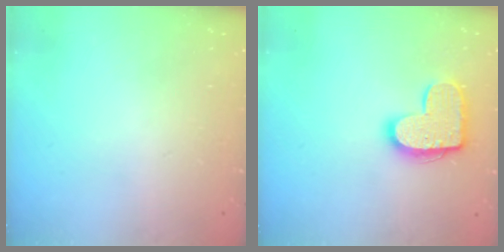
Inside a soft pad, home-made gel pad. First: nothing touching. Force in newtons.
{"total": 13.7, "press": 13.7, "slide": 0.6}